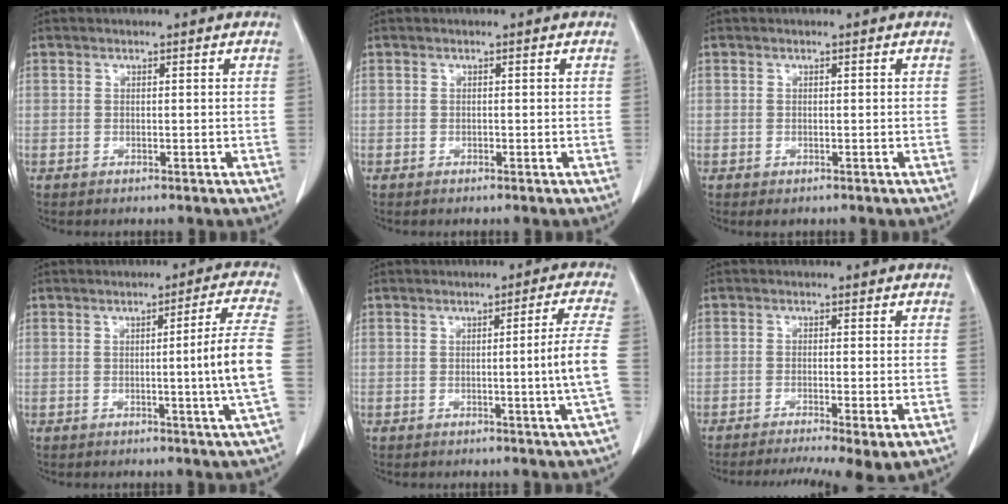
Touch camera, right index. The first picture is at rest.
{"total": 0.0}
{"total": 0.7, "force": [-0.4, 0.5, 0.3], "torque": [-0.005, 0.002, -0.002]}
{"total": 8.2, "force": [-1.2, -2.1, 7.8], "torque": [-0.107, -0.009, -0.018]}
{"total": 6.1, "force": [-1.0, -1.8, 5.7], "torque": [-0.078, -0.008, -0.015]}
{"total": 10.2, "force": [-7.3, 1.3, 7.0], "torque": [-0.106, -0.012, -0.108]}